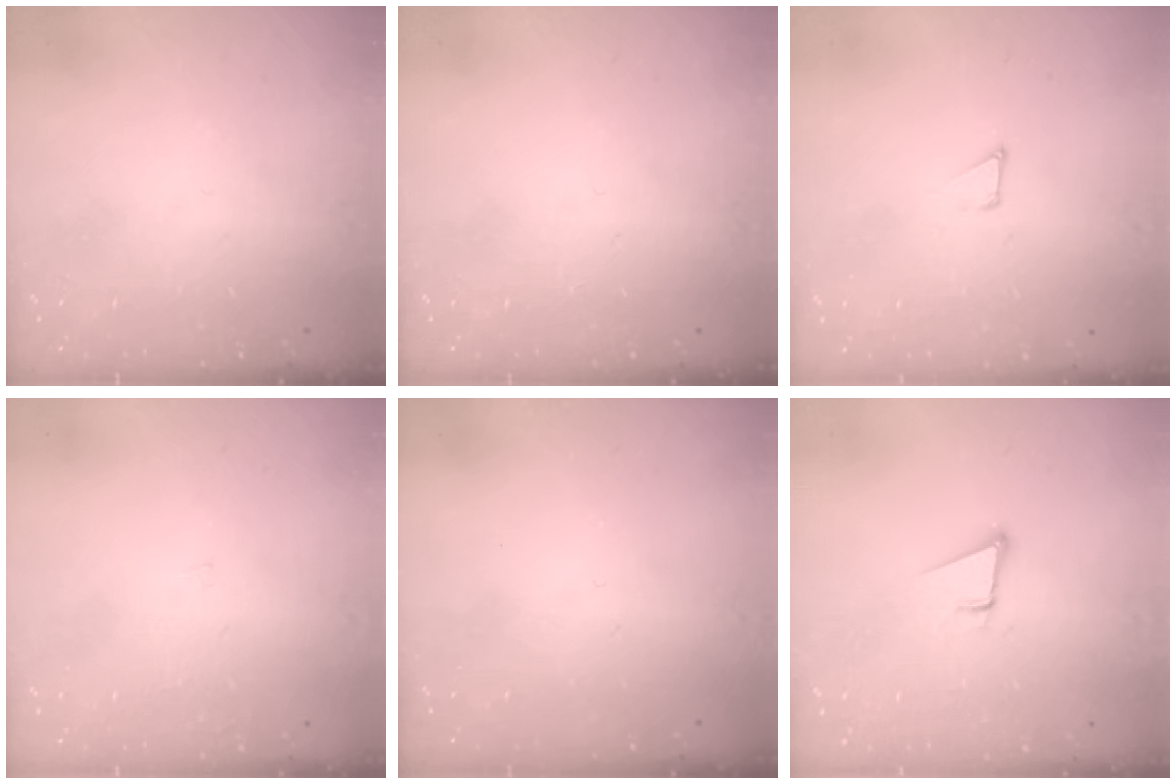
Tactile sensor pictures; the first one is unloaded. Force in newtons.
{"total": 0.0}
{"total": 1.2, "press": 1.2, "slide": 0.0}
{"total": 0.9, "press": 0.9, "slide": 0.0}
{"total": 0.0}
{"total": 3.7, "press": 2.9, "slide": 2.2}